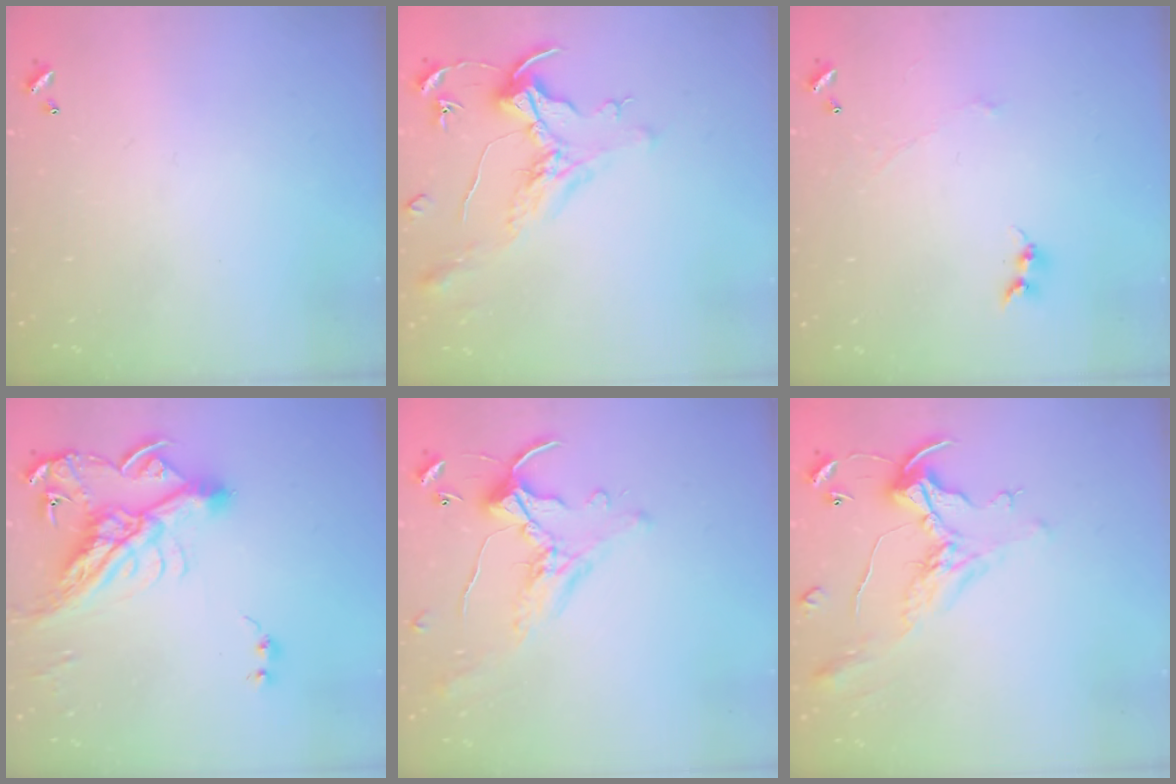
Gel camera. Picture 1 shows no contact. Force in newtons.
{"total": 1.6, "press": 1.4, "slide": 0.7}
{"total": 0.0}
{"total": 18.6, "press": 18.5, "slide": 2.5}
{"total": 1.7, "press": 1.5, "slide": 0.8}
{"total": 1.7, "press": 1.3, "slide": 1.2}